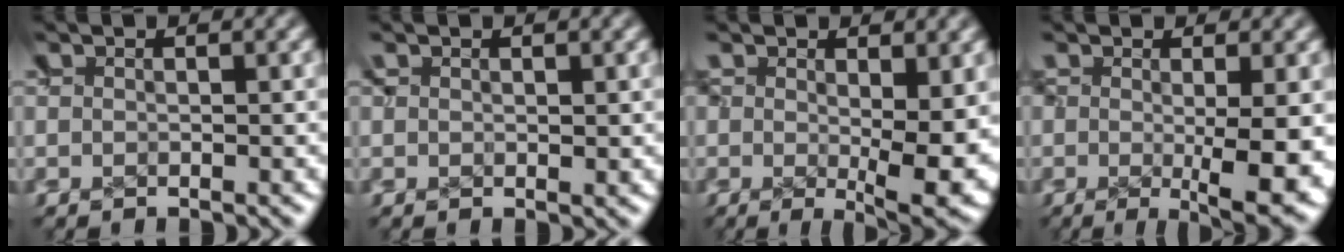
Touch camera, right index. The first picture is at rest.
{"total": 0.6, "force": [0.3, 0.3, 0.3], "torque": [-0.006, -0.001, 0.006]}
{"total": 4.8, "force": [-0.5, 1.4, 4.5], "torque": [-0.048, -0.022, 0.007]}
{"total": 5.5, "force": [-2.0, 1.3, 5.0], "torque": [-0.048, -0.019, -0.018]}